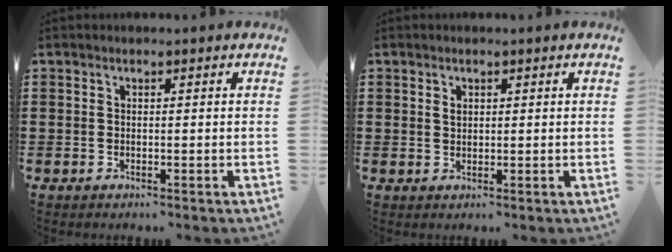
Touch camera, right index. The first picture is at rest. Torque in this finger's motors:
{"motor_torque": [0.04, -0.03, 0.02, 0.04]}